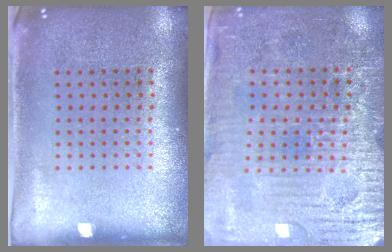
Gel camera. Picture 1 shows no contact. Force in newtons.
{"total": 3.5, "press": 3.4, "slide": 0.8}